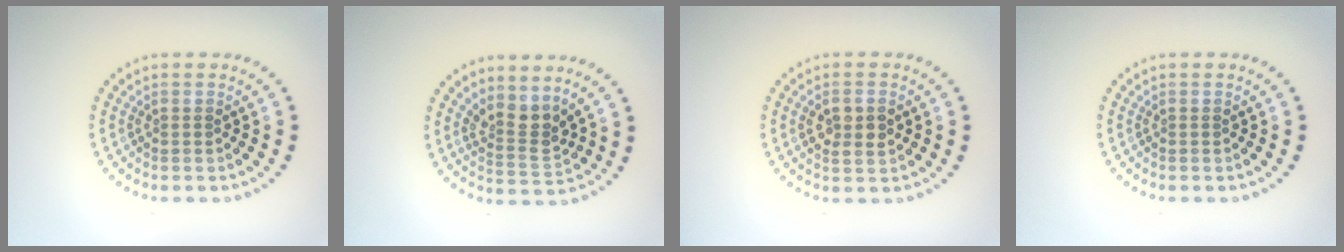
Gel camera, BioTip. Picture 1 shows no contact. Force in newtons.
{"total": 2.8, "press": 2.0, "slide": 1.9}
{"total": 2.5, "press": 2.5, "slide": 0.2}
{"total": 0.0}